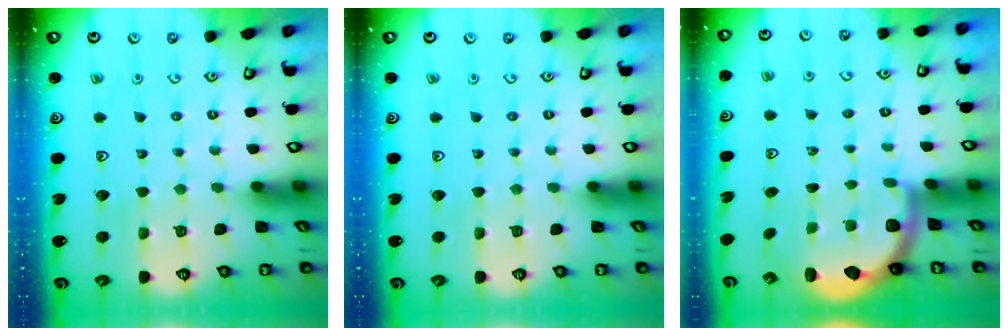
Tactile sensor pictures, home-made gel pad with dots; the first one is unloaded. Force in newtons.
{"total": 0.0}
{"total": 2.2, "press": 2.1, "slide": 0.7}